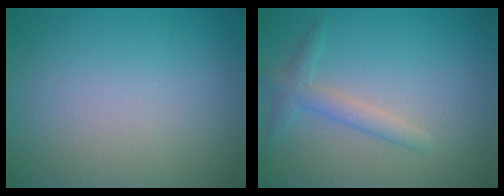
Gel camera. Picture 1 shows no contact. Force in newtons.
{"total": 2.1, "press": 2.1, "slide": 0.1}